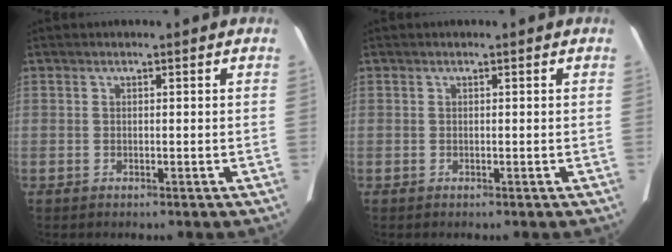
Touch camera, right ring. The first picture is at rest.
{"total": 0.0}